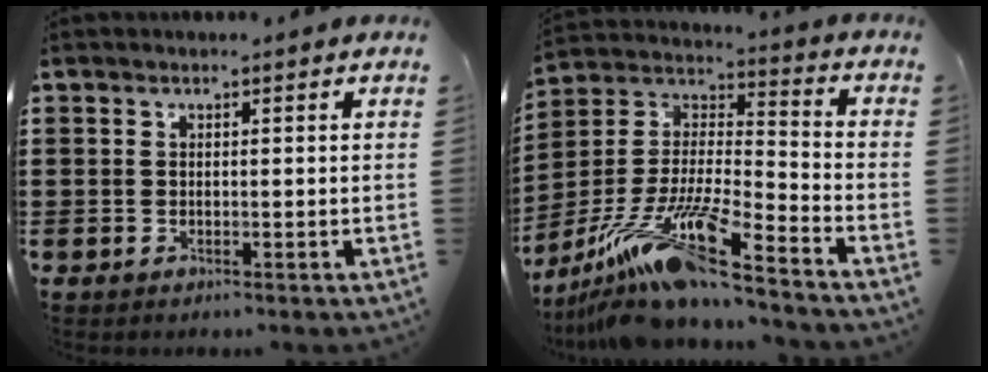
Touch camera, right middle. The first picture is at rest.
{"total": 16.0, "force": [-12.2, 0.8, 10.3], "torque": [-0.214, 0.000, -0.232]}